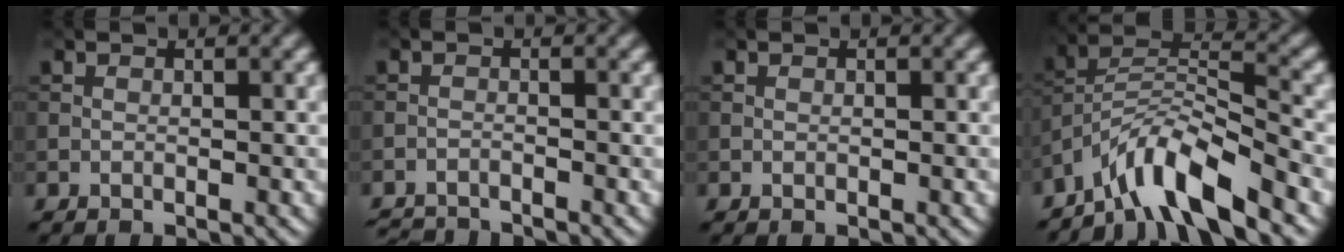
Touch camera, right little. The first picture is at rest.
{"total": 3.4, "force": [-3.3, 0.3, 0.6], "torque": [-0.017, -0.013, -0.062]}
{"total": 0.0}
{"total": 7.2, "force": [-5.7, 1.4, 4.2], "torque": [-0.070, 0.010, -0.112]}